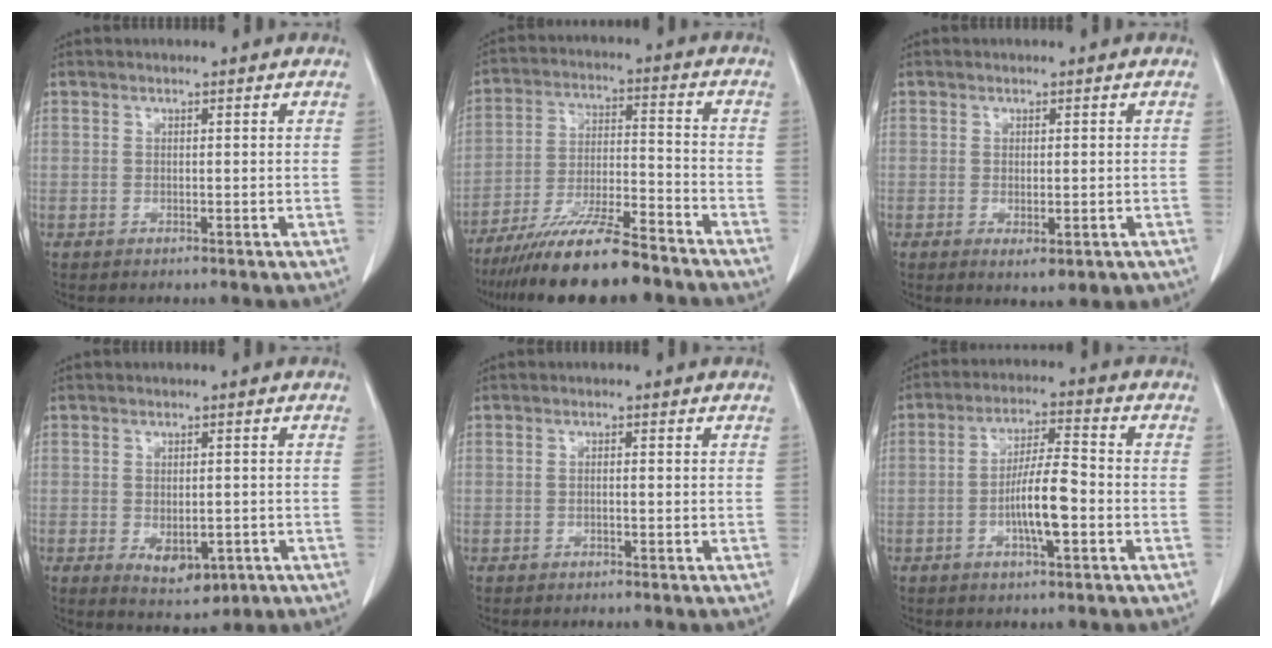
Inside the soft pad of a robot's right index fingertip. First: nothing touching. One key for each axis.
{"total": 15.1, "fx": -12.4, "fy": 1.5, "fz": 8.5, "tx": -0.157, "ty": -0.019, "tz": -0.212}
{"total": 3.9, "fx": -1.7, "fy": 1.3, "fz": 3.2, "tx": -0.040, "ty": -0.010, "tz": -0.015}
{"total": 6.2, "fx": -2.1, "fy": 3.1, "fz": 5.0, "tx": -0.074, "ty": -0.011, "tz": -0.016}
{"total": 1.1, "fx": -0.2, "fy": 0.2, "fz": 1.0, "tx": -0.019, "ty": 0.003, "tz": -0.003}
{"total": 8.3, "fx": -2.2, "fy": 1.2, "fz": 7.9, "tx": -0.146, "ty": 0.005, "tz": -0.043}